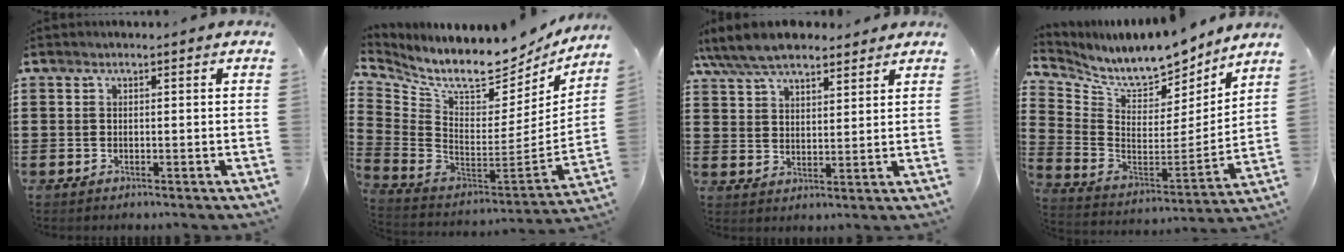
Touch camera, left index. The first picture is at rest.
{"total": 9.0, "force": [8.0, 1.5, 3.8], "torque": [-0.100, -0.081, 0.132]}
{"total": 8.0, "force": [6.9, 2.5, 3.0], "torque": [-0.083, -0.010, 0.130]}
{"total": 8.4, "force": [7.9, 1.6, 2.3], "torque": [-0.080, -0.070, 0.133]}